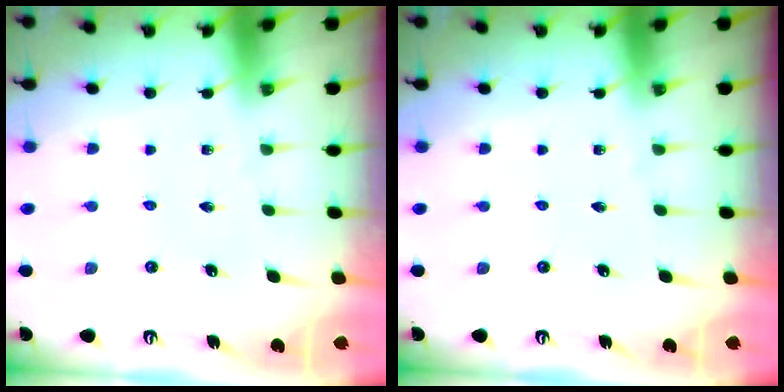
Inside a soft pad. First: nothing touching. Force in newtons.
{"total": 0.0}